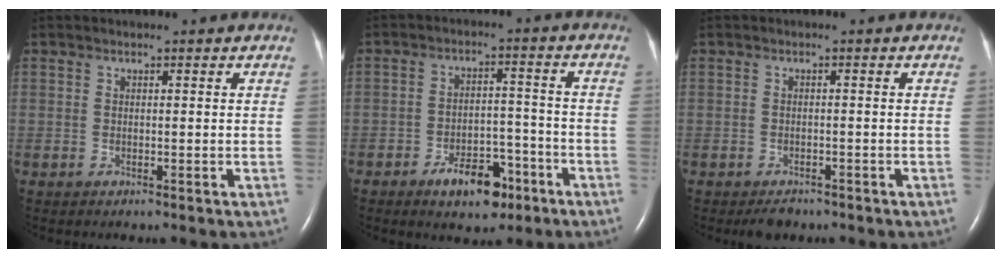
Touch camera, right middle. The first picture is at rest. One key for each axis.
{"total": 7.8, "fx": -4.9, "fy": 3.7, "fz": 4.8, "tx": -0.074, "ty": 0.011, "tz": -0.073}
{"total": 2.2, "fx": -1.7, "fy": 1.1, "fz": 0.7, "tx": -0.016, "ty": -0.001, "tz": -0.020}